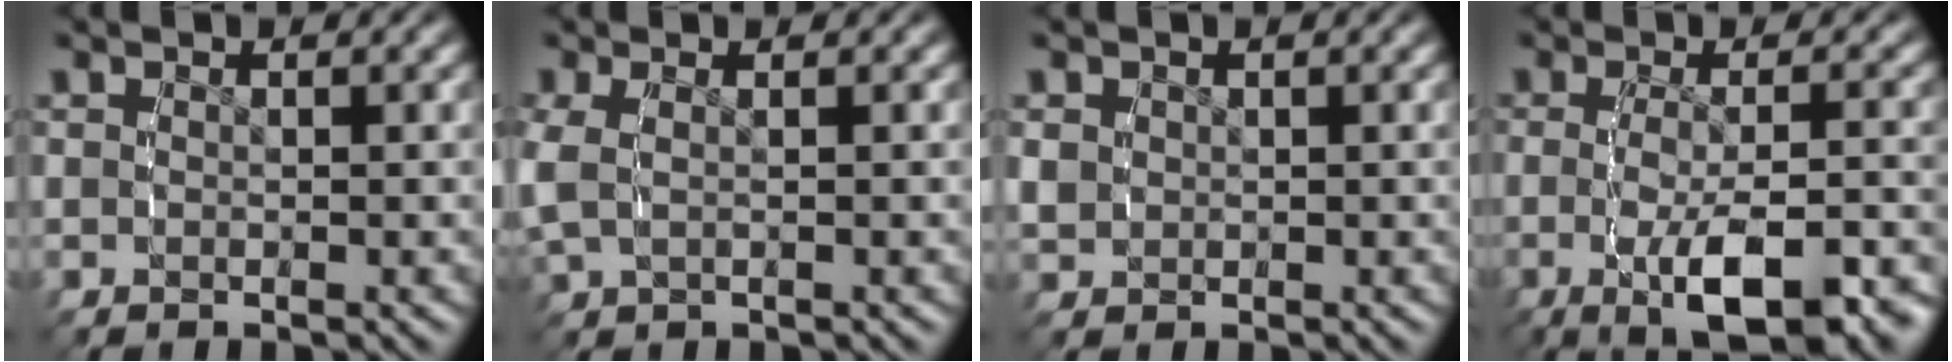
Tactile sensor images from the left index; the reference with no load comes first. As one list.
[{"total": 1.9, "force": [0.4, 1.0, 1.5], "torque": [-0.052, -0.003, 0.017]}, {"total": 1.6, "force": [0.2, 1.5, 0.7], "torque": [-0.026, -0.007, 0.012]}, {"total": 8.4, "force": [-4.0, 2.9, 6.7], "torque": [-0.122, -0.025, -0.046]}]